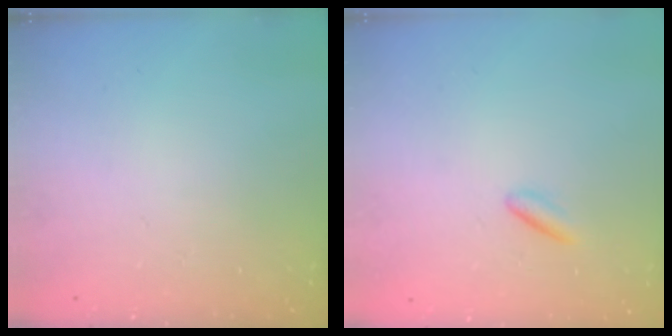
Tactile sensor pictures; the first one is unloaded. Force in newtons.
{"total": 1.7, "press": 1.6, "slide": 0.7}